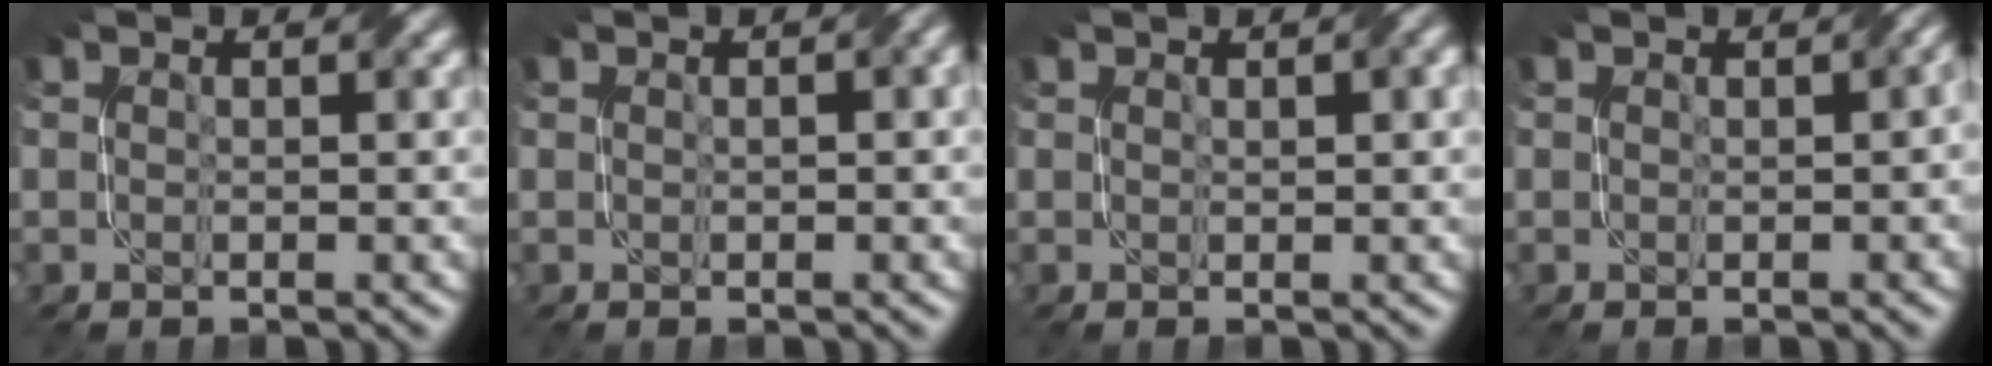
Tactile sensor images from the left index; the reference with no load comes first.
{"total": 1.3, "force": [0.2, 0.3, 1.3], "torque": [-0.019, 0.000, 0.004]}
{"total": 1.7, "force": [0.7, 0.4, 1.5], "torque": [-0.018, 0.002, 0.014]}
{"total": 1.1, "force": [-0.7, 0.2, 0.8], "torque": [-0.006, 0.004, -0.011]}